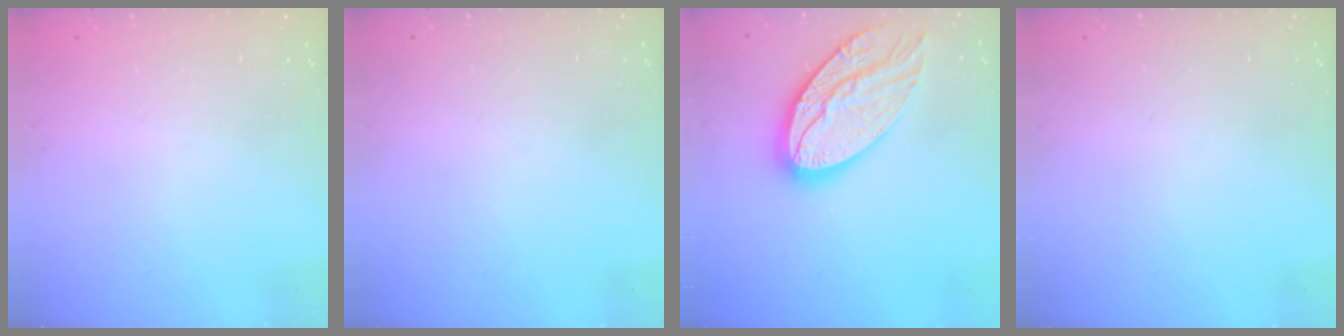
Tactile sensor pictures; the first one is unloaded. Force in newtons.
{"total": 0.0}
{"total": 20.1, "press": 20.0, "slide": 1.7}
{"total": 0.0}